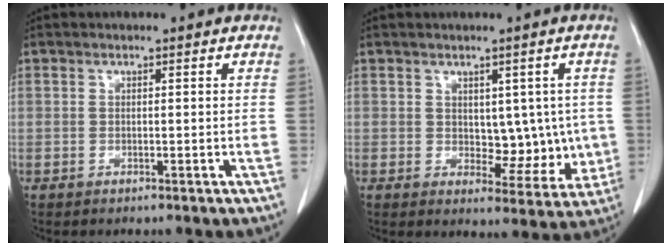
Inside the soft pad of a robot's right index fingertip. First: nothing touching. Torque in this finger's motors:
{"motor_torque": [-0.15, 0.18, 0.03, 0.02]}